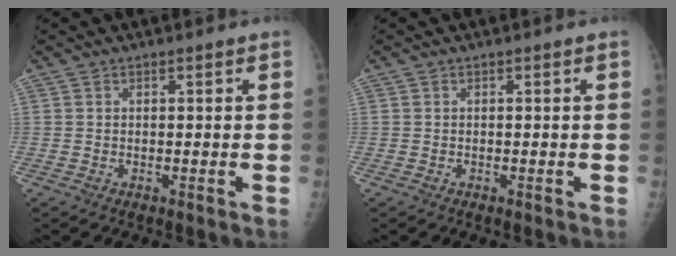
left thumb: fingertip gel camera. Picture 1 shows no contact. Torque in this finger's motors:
{"motor_torque": [0.05, 0.06, -0.04, -0.03, 0.00]}